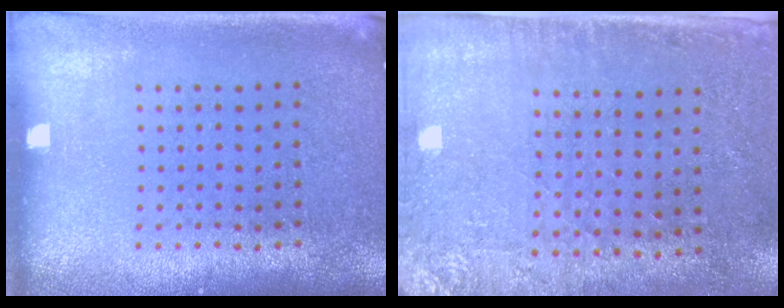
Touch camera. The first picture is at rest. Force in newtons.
{"total": 2.8, "press": 2.3, "slide": 1.6}